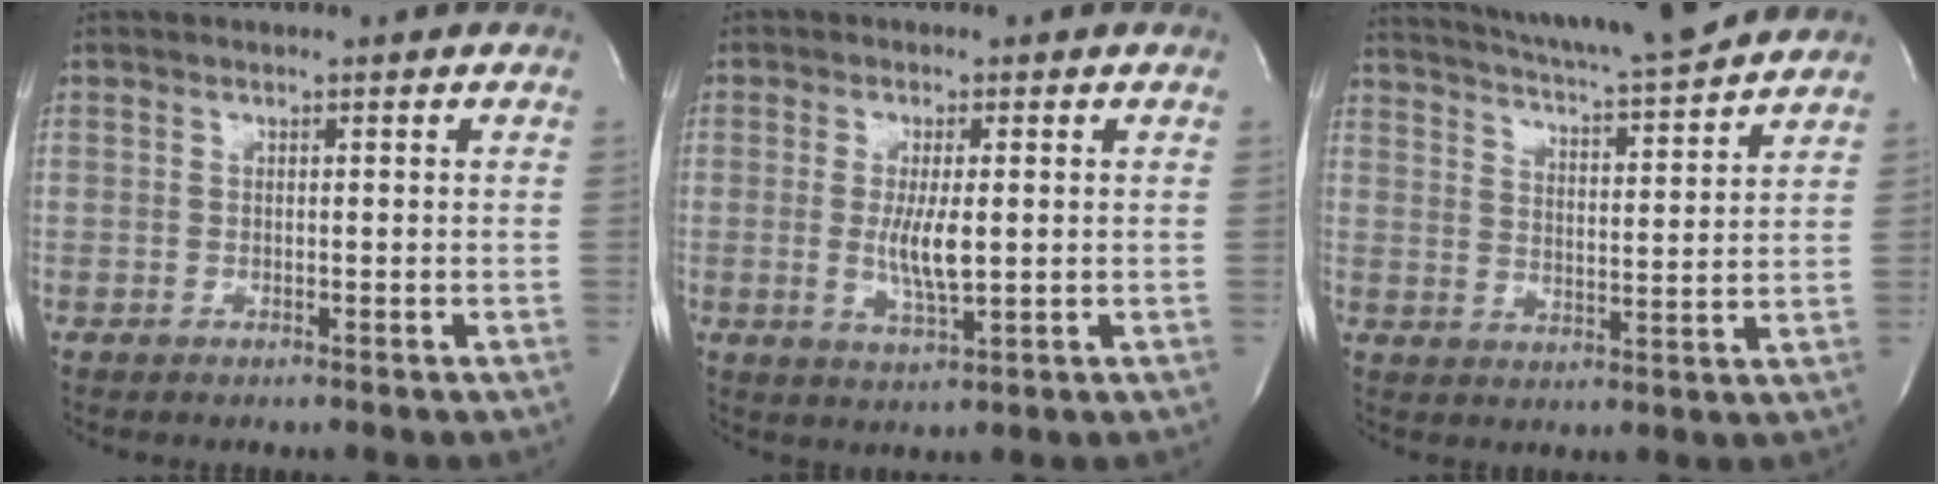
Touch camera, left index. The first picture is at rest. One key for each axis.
{"total": 5.2, "fx": -0.1, "fy": 0.9, "fz": 5.1, "tx": -0.100, "ty": -0.013, "tz": -0.002}
{"total": 16.3, "fx": 15.0, "fy": 0.5, "fz": 6.4, "tx": -0.113, "ty": -0.006, "tz": 0.217}